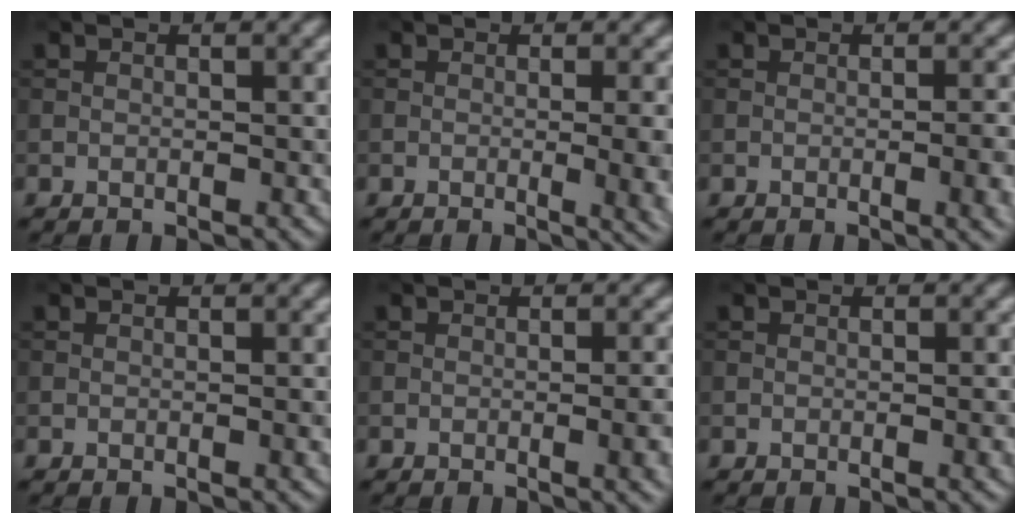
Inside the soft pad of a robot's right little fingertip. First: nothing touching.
{"total": 6.7, "force": [-0.6, 2.9, 5.9], "torque": [-0.040, -0.007, -0.003]}
{"total": 4.5, "force": [-0.8, 1.6, 4.1], "torque": [-0.040, -0.007, -0.002]}
{"total": 0.8, "force": [-0.1, 0.1, 0.7], "torque": [-0.009, -0.001, 0.000]}
{"total": 3.9, "force": [-0.6, 1.3, 3.6], "torque": [-0.038, -0.004, -0.003]}
{"total": 1.6, "force": [-0.2, 0.4, 1.6], "torque": [-0.017, -0.002, -0.002]}